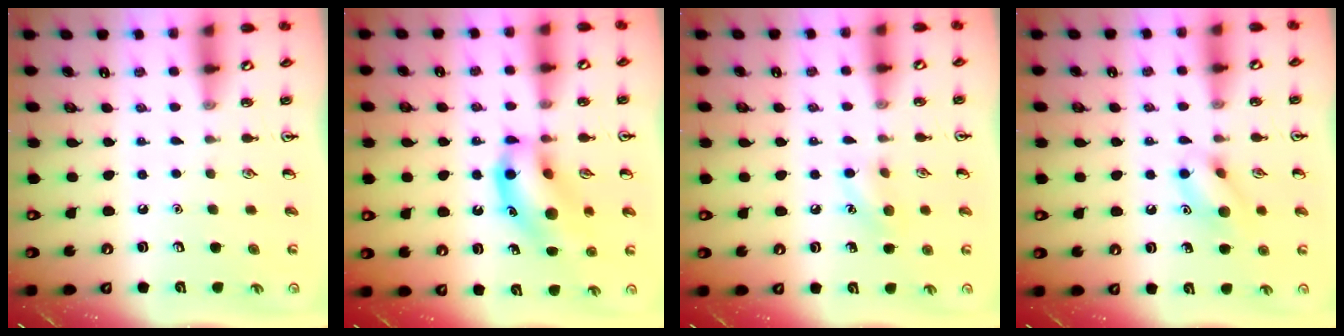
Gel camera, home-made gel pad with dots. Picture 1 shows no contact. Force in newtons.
{"total": 14.6, "press": 14.4, "slide": 2.1}
{"total": 7.8, "press": 7.5, "slide": 2.0}
{"total": 10.1, "press": 10.1, "slide": 0.5}